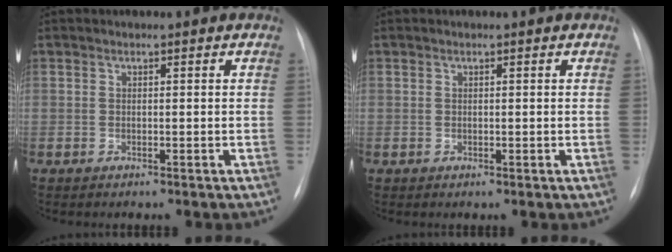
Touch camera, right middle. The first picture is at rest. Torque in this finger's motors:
{"motor_torque": [0.09, -0.07, 0.00, -0.04]}